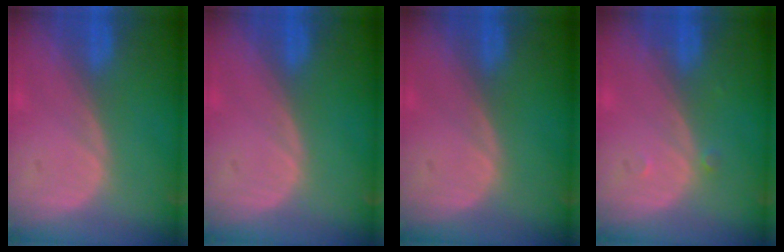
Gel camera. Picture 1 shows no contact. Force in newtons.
{"total": 0.0}
{"total": 0.0}
{"total": 0.7, "press": 0.7, "slide": 0.1}